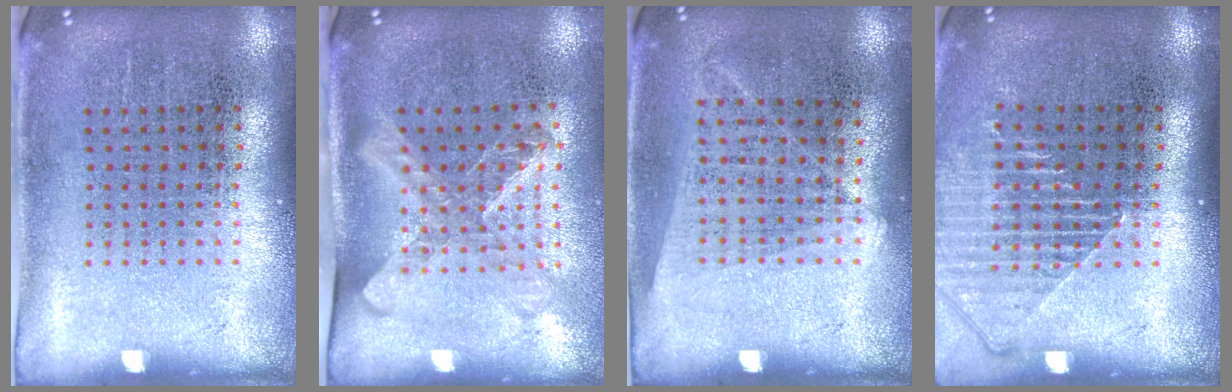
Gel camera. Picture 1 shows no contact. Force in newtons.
{"total": 1.6, "press": 1.3, "slide": 1.0}
{"total": 1.2, "press": 1.1, "slide": 0.6}
{"total": 1.5, "press": 1.3, "slide": 0.6}